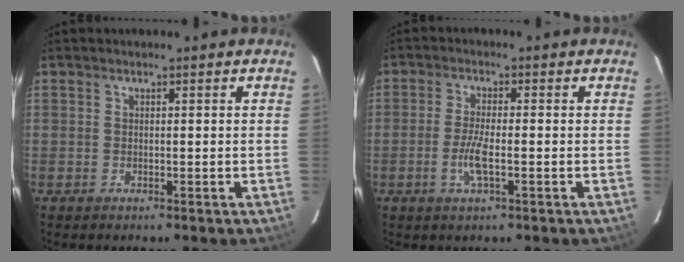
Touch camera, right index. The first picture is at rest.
{"total": 4.6, "force": [-1.5, 0.8, 4.2], "torque": [-0.087, -0.006, -0.030]}